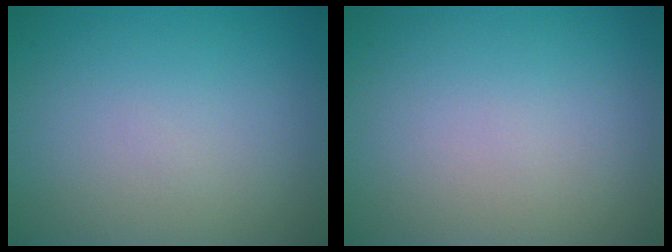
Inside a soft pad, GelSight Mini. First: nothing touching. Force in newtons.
{"total": 0.0}